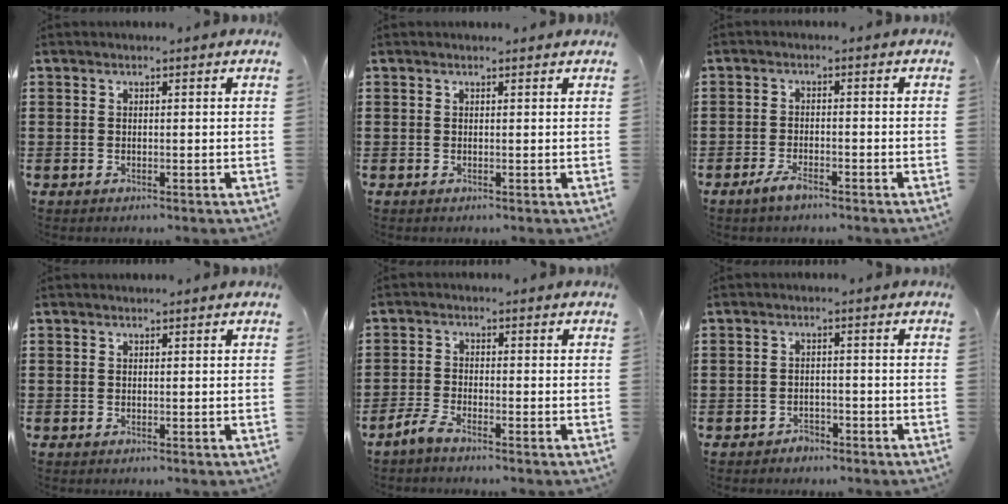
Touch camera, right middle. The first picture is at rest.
{"total": 0.0}
{"total": 2.7, "force": [-2.0, 0.8, 1.7], "torque": [-0.035, 0.001, -0.039]}
{"total": 0.0}
{"total": 3.1, "force": [-2.6, 0.6, 1.5], "torque": [-0.048, -0.001, -0.058]}
{"total": 1.9, "force": [-1.7, 0.9, 0.1], "torque": [-0.008, 0.003, -0.039]}